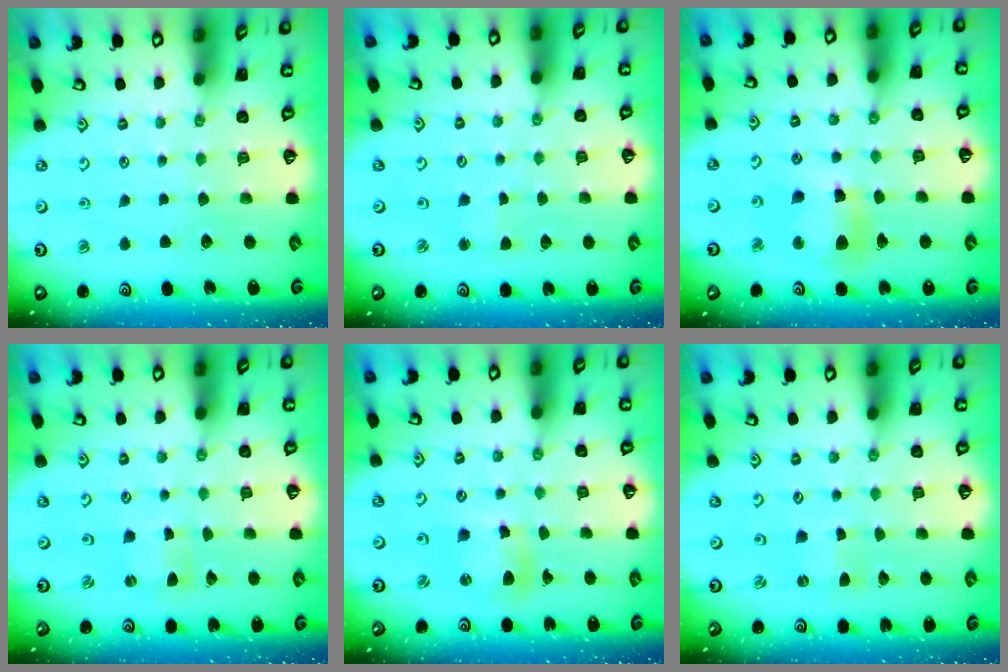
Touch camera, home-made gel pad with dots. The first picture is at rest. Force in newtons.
{"total": 1.7, "press": 1.7, "slide": 0.1}
{"total": 10.9, "press": 10.7, "slide": 2.1}
{"total": 0.0}
{"total": 8.0, "press": 7.9, "slide": 1.3}
{"total": 0.0}